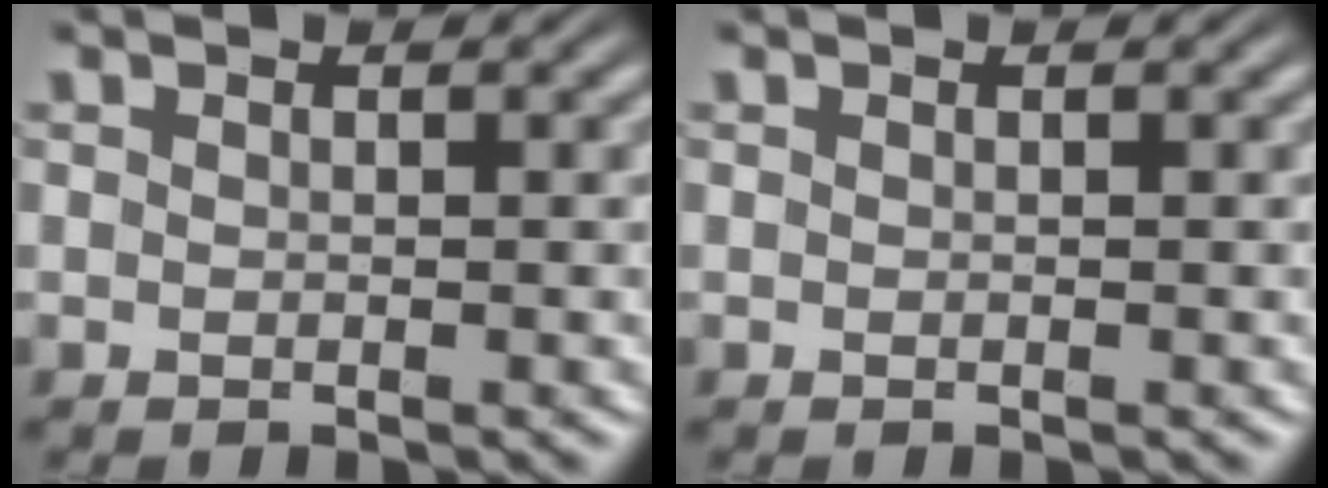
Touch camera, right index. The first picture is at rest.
{"total": 0.0}